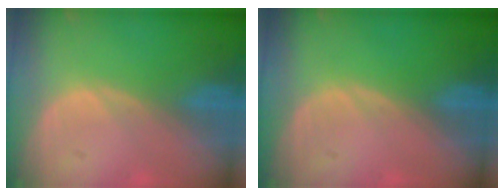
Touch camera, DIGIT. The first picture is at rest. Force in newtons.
{"total": 0.0}